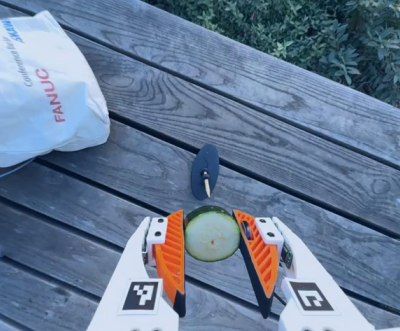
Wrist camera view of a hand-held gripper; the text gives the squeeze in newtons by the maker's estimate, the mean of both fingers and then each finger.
{"total": 9.5, "left": 9.0, "right": 9.9}